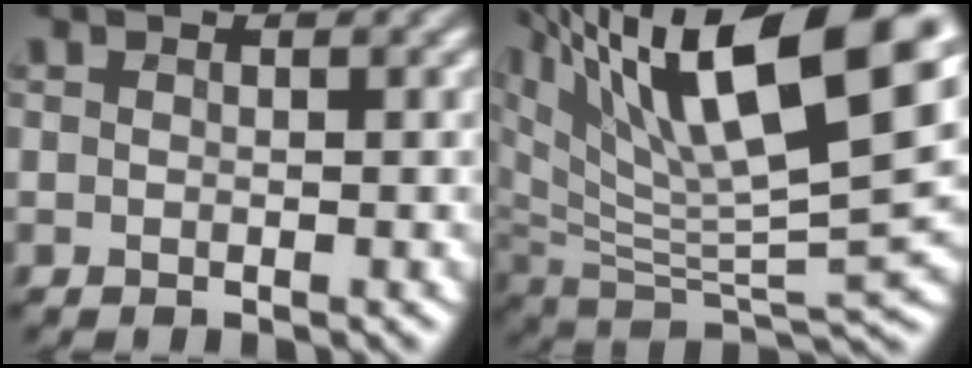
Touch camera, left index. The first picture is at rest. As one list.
[{"total": 16.1, "force": [8.5, 5.3, 12.6], "torque": [-0.250, 0.032, 0.154]}]